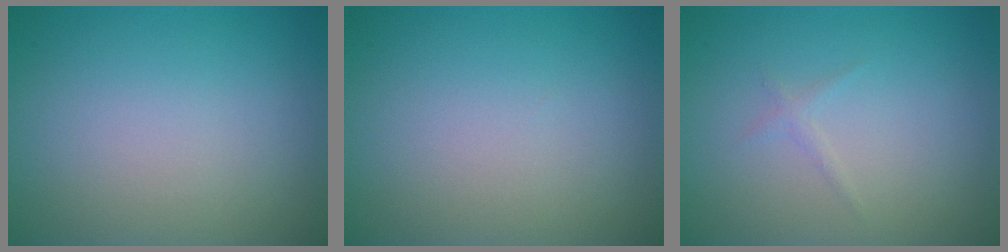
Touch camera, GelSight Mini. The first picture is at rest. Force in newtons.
{"total": 0.0}
{"total": 0.6, "press": 0.6, "slide": 0.1}